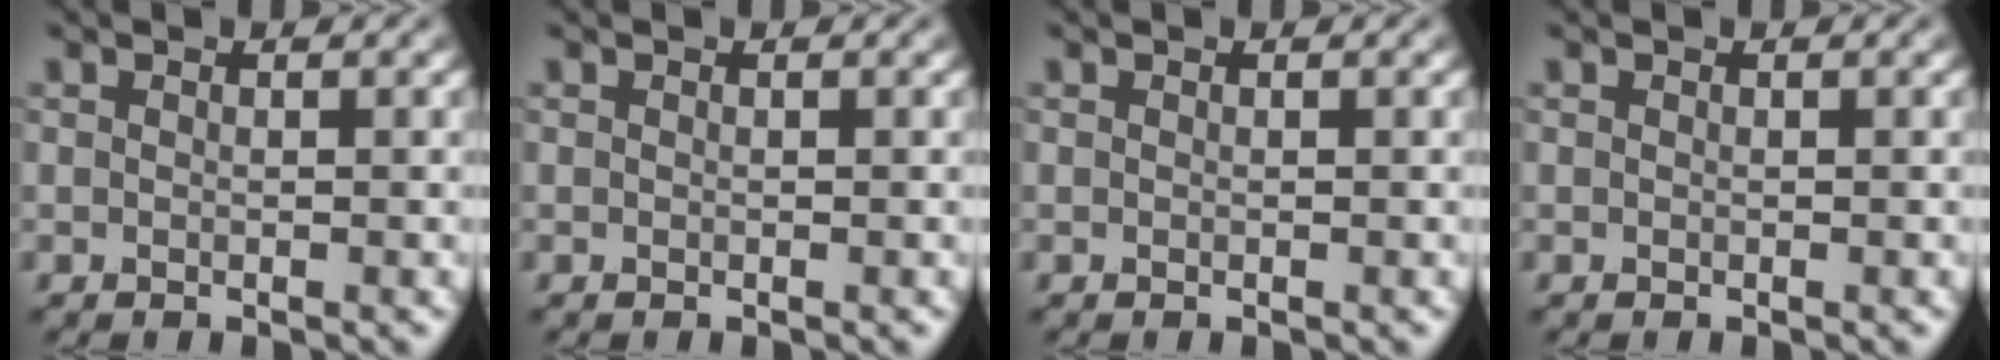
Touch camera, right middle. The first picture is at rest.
{"total": 0.0}
{"total": 0.0}
{"total": 0.0}